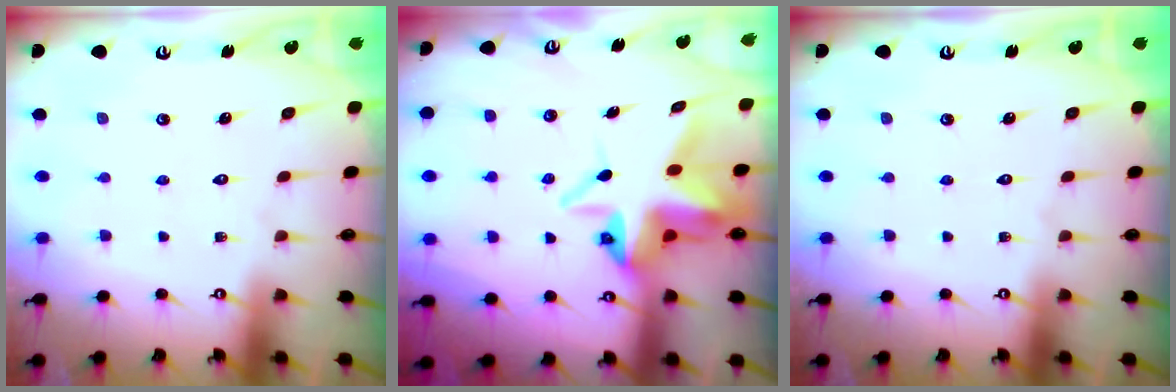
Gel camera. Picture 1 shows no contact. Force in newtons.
{"total": 8.1, "press": 7.8, "slide": 1.9}
{"total": 0.0}